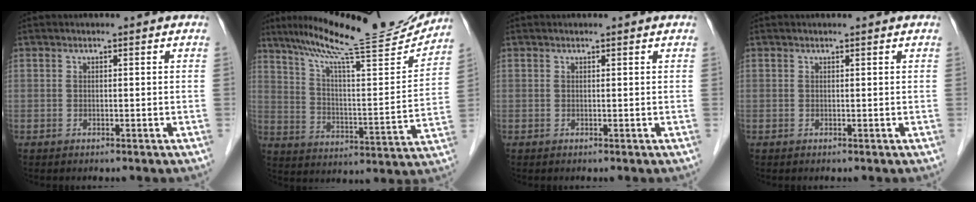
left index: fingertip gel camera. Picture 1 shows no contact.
{"total": 21.6, "force": [19.1, 1.0, 10.0], "torque": [-0.166, -0.025, 0.283]}
{"total": 1.0, "force": [1.0, 0.1, 0.2], "torque": [-0.009, 0.007, 0.013]}
{"total": 0.6, "force": [0.5, 0.1, 0.1], "torque": [-0.008, 0.004, 0.008]}